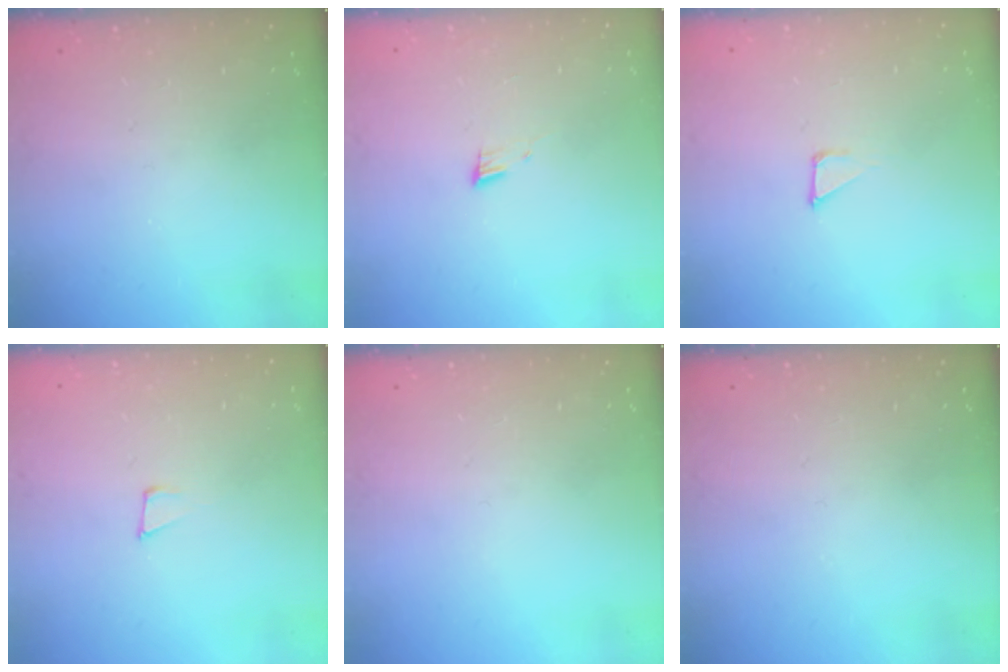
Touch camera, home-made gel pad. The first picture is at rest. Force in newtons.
{"total": 4.9, "press": 4.9, "slide": 0.5}
{"total": 1.3, "press": 1.3, "slide": 0.0}
{"total": 4.3, "press": 4.2, "slide": 1.0}
{"total": 0.0}
{"total": 0.0}